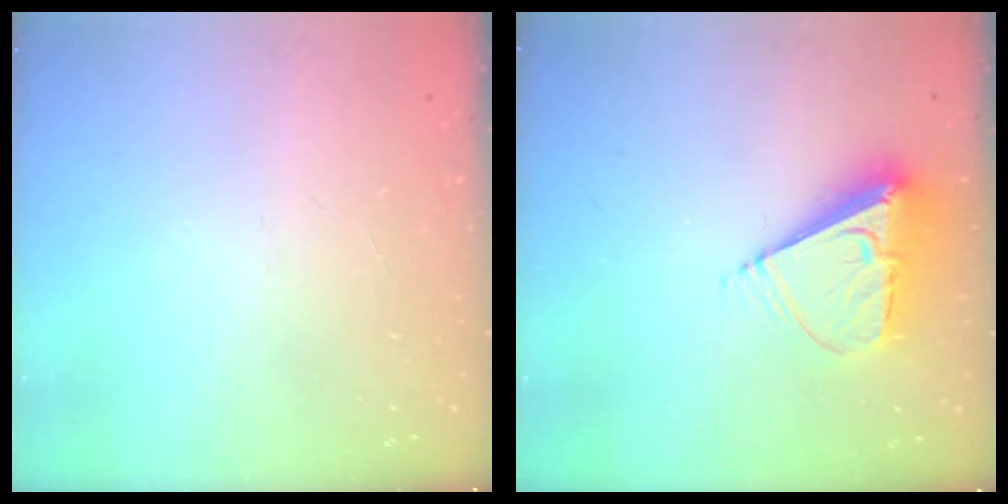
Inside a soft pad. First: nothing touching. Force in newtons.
{"total": 9.4, "press": 9.4, "slide": 1.0}